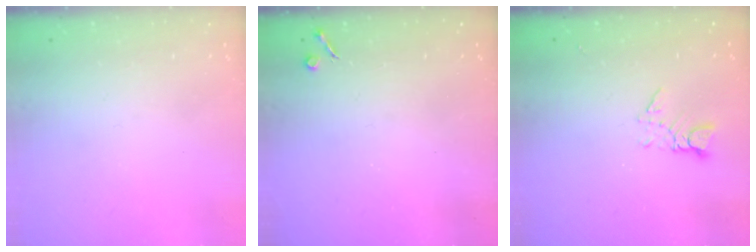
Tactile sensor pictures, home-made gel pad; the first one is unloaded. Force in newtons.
{"total": 2.7, "press": 2.6, "slide": 0.5}
{"total": 3.0, "press": 3.0, "slide": 0.3}